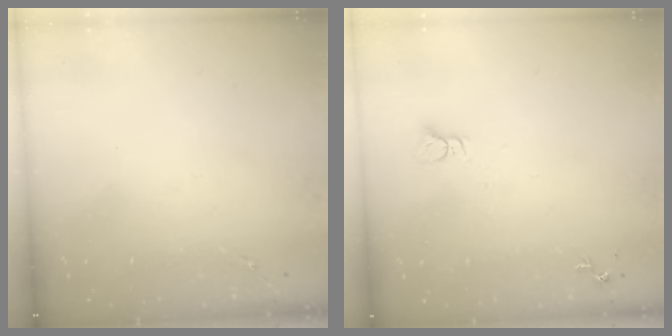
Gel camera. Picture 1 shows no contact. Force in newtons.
{"total": 2.2, "press": 2.2, "slide": 0.1}